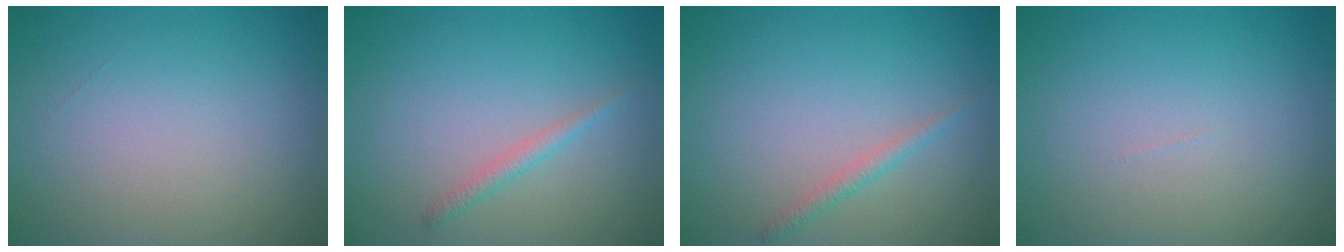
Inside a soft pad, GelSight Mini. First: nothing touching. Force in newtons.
{"total": 1.2, "press": 1.2, "slide": 0.0}
{"total": 1.2, "press": 1.2, "slide": 0.0}
{"total": 0.0}